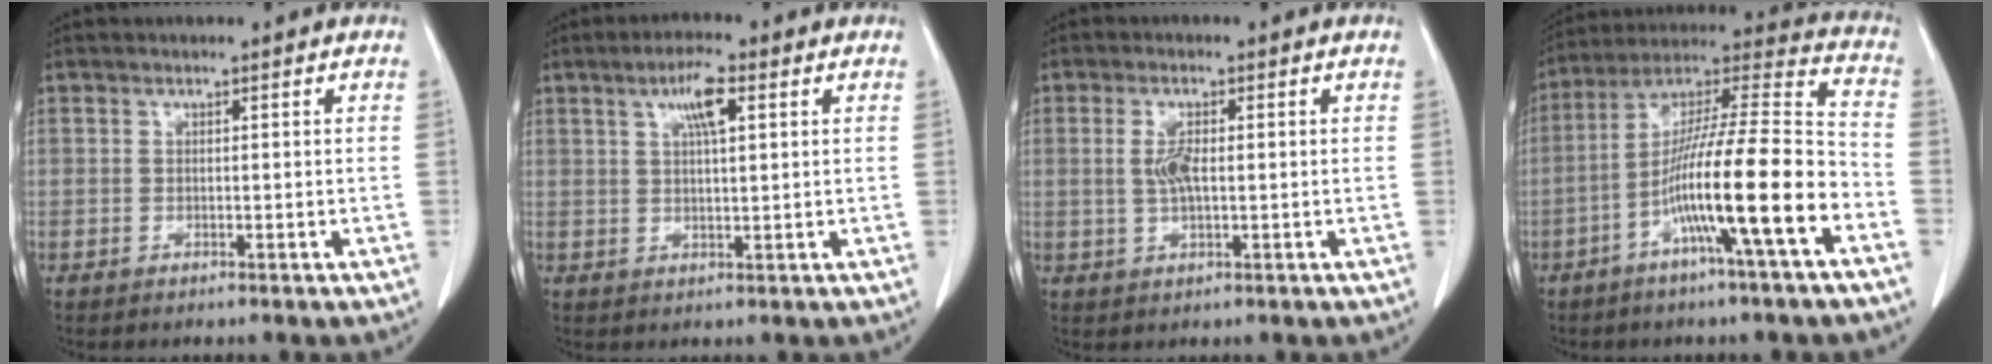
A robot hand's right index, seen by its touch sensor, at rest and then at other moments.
{"total": 5.1, "force": [2.2, 0.8, 4.6], "torque": [-0.086, 0.005, 0.038]}
{"total": 3.6, "force": [0.2, 1.1, 3.4], "torque": [-0.075, 0.003, 0.007]}
{"total": 18.2, "force": [-7.0, 0.1, 16.8], "torque": [-0.292, 0.002, -0.125]}